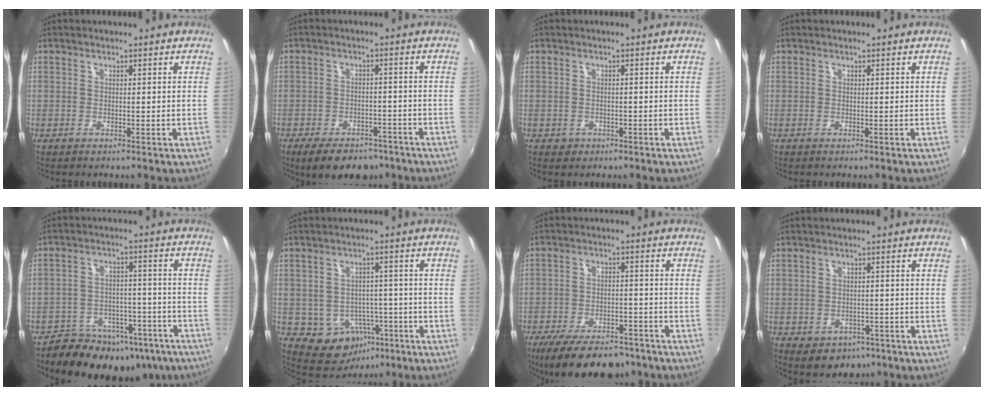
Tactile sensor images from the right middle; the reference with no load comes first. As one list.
[{"total": 10.8, "force": [-7.8, 5.4, 5.1], "torque": [-0.114, -0.005, -0.110]}, {"total": 1.8, "force": [-0.7, 1.6, 0.6], "torque": [-0.014, -0.003, -0.008]}, {"total": 0.0}, {"total": 21.0, "force": [-15.7, 10.8, 8.9], "torque": [-0.166, 0.018, -0.193]}, {"total": 8.8, "force": [-3.7, 7.3, 3.2], "torque": [-0.065, 0.018, -0.026]}, {"total": 16.5, "force": [-12.4, 6.9, 8.4], "torque": [-0.171, -0.017, -0.182]}, {"total": 6.3, "force": [-3.1, 5.0, 2.2], "torque": [-0.055, -0.006, -0.031]}]